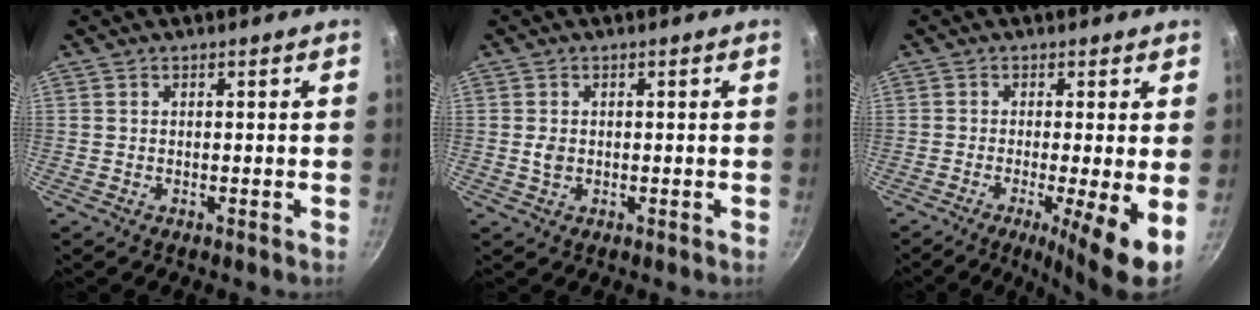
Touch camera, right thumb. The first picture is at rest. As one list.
[{"total": 2.0, "force": [-0.1, 1.5, 1.3], "torque": [-0.022, -0.002, -0.001]}, {"total": 8.6, "force": [-1.9, 0.7, 8.3], "torque": [-0.127, -0.007, -0.031]}]